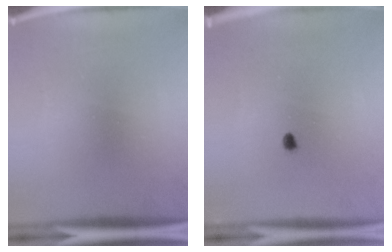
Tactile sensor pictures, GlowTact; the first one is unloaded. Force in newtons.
{"total": 1.3}